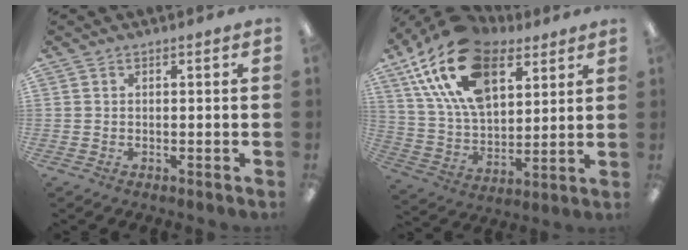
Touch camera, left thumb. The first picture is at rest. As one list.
[{"total": 23.1, "force": [12.8, 12.9, 14.3], "torque": [-0.286, -0.046, 0.228]}]